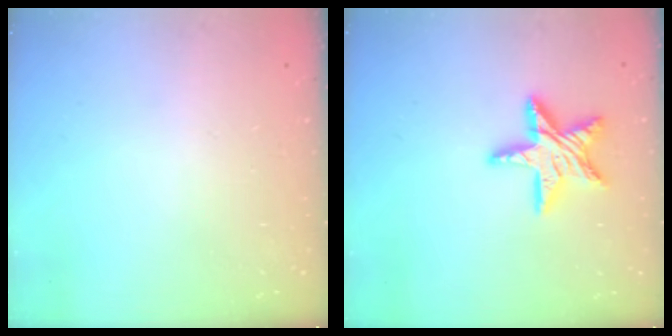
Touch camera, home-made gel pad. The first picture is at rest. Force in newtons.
{"total": 13.9, "press": 13.9, "slide": 1.1}